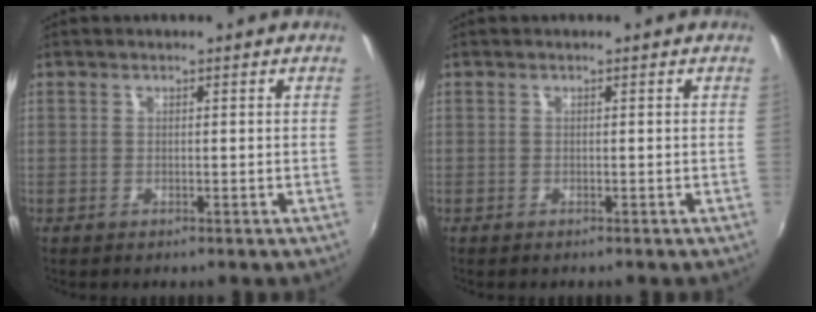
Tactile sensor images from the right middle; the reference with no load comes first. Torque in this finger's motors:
{"motor_torque": [0.04, -0.19, 0.02, 0.01]}